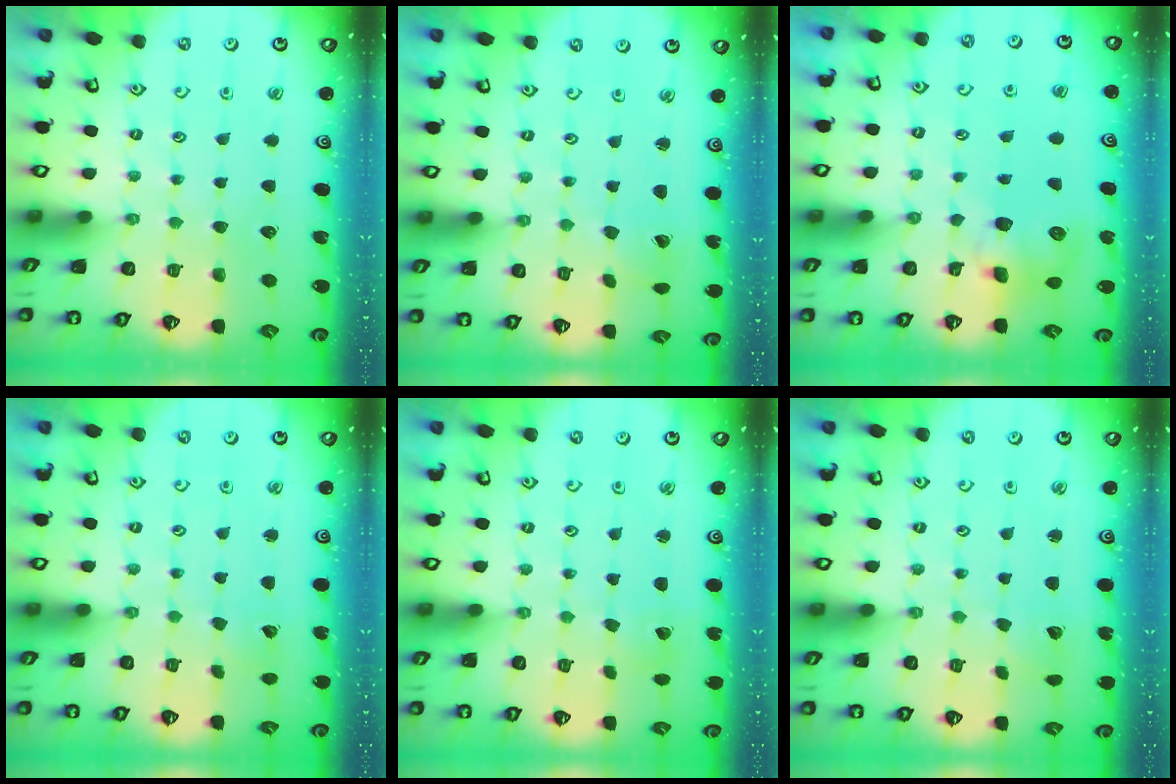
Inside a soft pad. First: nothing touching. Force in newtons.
{"total": 0.9, "press": 0.9, "slide": 0.1}
{"total": 9.2, "press": 9.2, "slide": 0.5}
{"total": 2.7, "press": 2.6, "slide": 0.4}
{"total": 1.7, "press": 1.7, "slide": 0.1}
{"total": 2.6, "press": 2.6, "slide": 0.3}